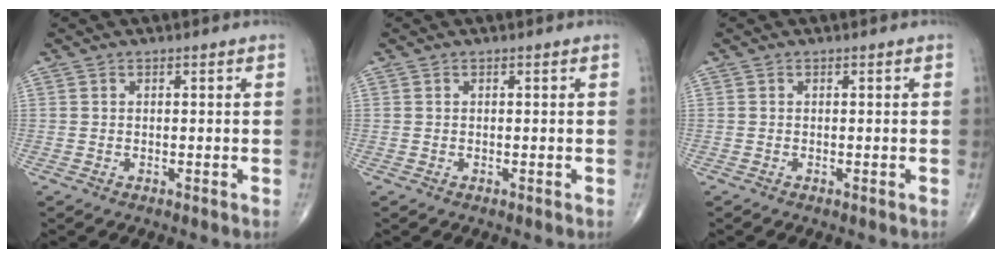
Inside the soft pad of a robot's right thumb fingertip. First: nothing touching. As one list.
[{"total": 0.0}, {"total": 0.0}]